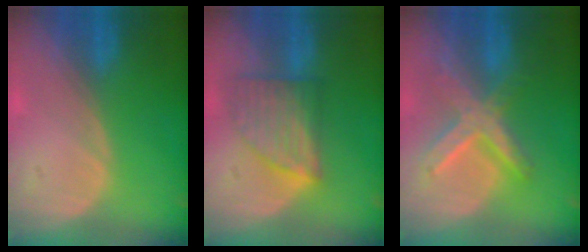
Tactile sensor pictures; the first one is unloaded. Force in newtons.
{"total": 7.5, "press": 6.9, "slide": 3.0}
{"total": 8.0, "press": 7.0, "slide": 4.0}